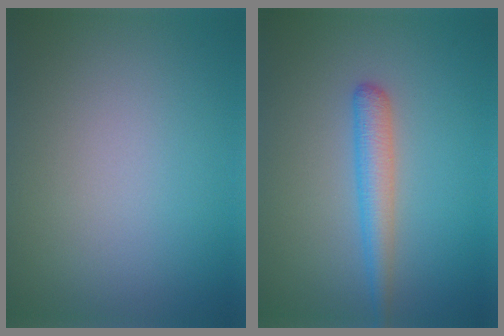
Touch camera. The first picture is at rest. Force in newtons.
{"total": 2.7, "press": 2.7, "slide": 0.1}